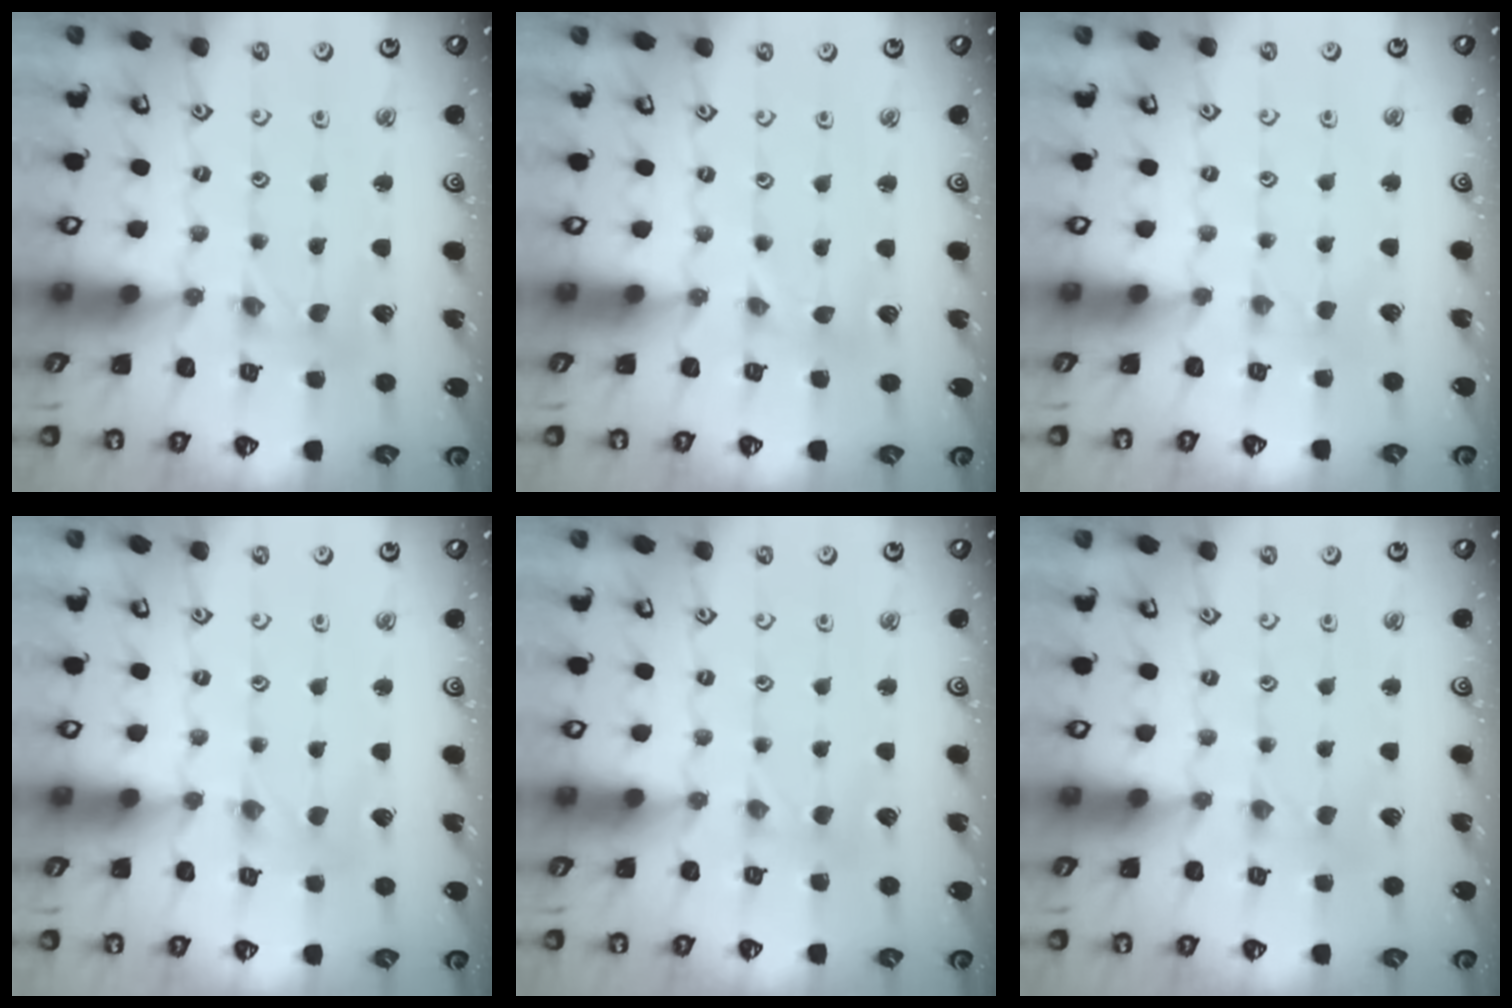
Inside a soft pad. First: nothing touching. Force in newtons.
{"total": 0.0}
{"total": 0.0}
{"total": 0.0}
{"total": 1.6, "press": 1.5, "slide": 0.3}
{"total": 0.0}